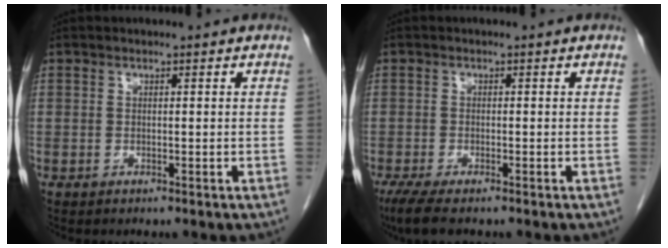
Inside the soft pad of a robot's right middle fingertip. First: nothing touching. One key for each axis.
{"total": 4.6, "fx": -3.4, "fy": 0.9, "fz": 3.0, "tx": -0.058, "ty": -0.014, "tz": -0.054}